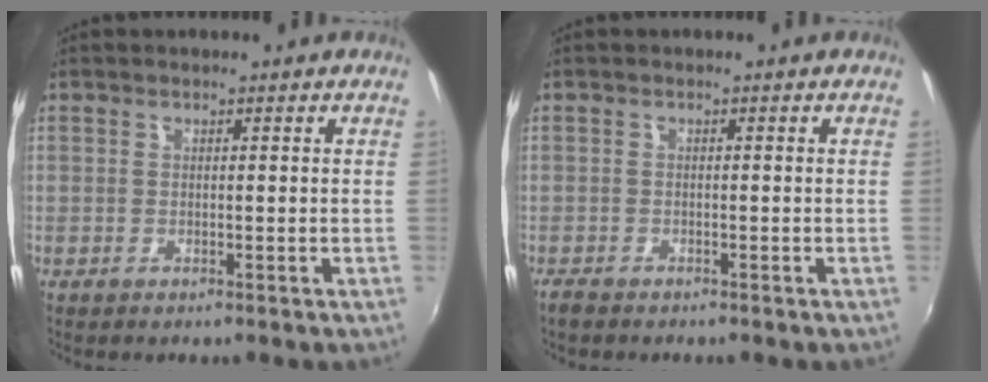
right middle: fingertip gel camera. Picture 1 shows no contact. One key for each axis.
{"total": 1.8, "fx": -1.6, "fy": 0.6, "fz": 0.5, "tx": -0.017, "ty": -0.006, "tz": -0.031}